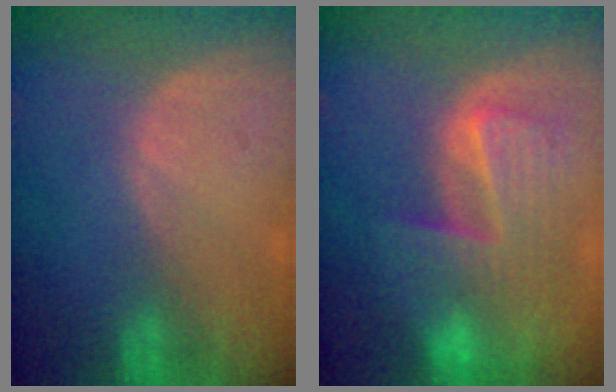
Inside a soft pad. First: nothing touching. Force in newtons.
{"total": 10.0, "press": 8.7, "slide": 5.0}